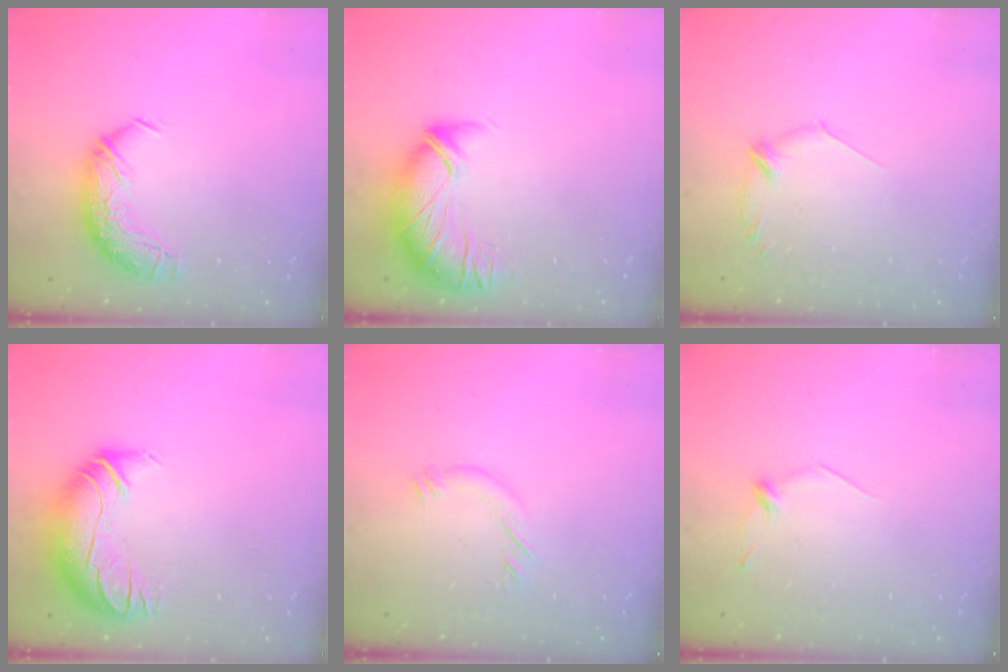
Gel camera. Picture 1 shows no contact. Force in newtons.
{"total": 2.8, "press": 1.2, "slide": 2.5}
{"total": 7.3, "press": 7.3, "slide": 0.5}
{"total": 3.0, "press": 0.4, "slide": 2.9}
{"total": 5.5, "press": 5.5, "slide": 1.0}
{"total": 7.7, "press": 7.7, "slide": 0.9}